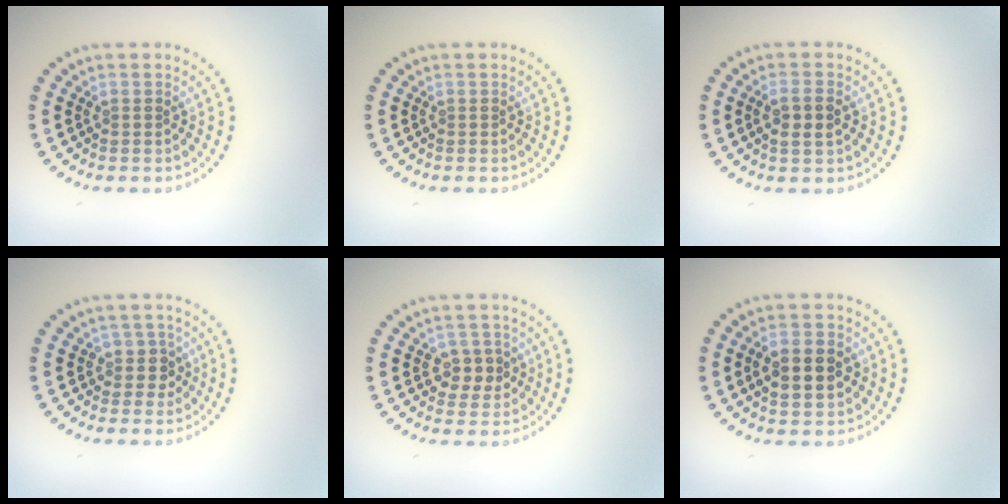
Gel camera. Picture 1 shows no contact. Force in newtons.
{"total": 0.0}
{"total": 2.4, "press": 2.3, "slide": 0.6}
{"total": 1.9, "press": 1.6, "slide": 1.1}
{"total": 2.8, "press": 2.7, "slide": 0.7}
{"total": 4.5, "press": 4.5, "slide": 0.2}